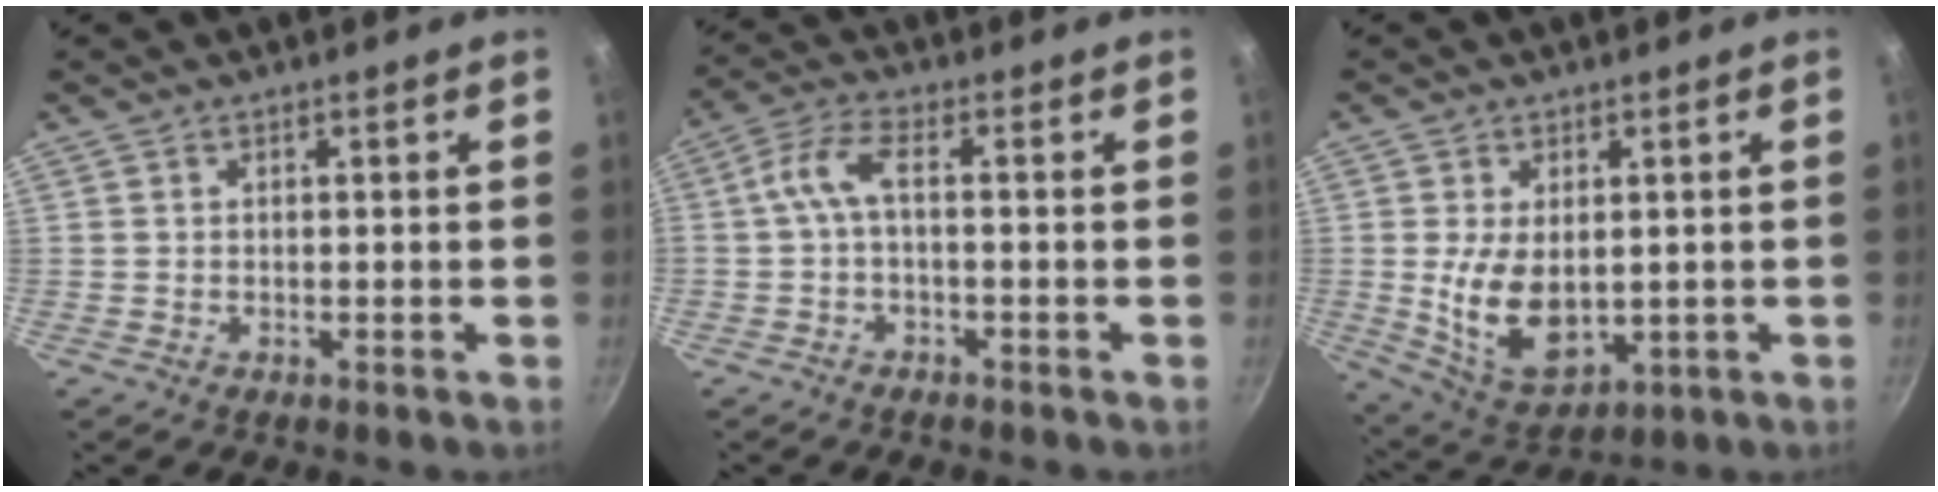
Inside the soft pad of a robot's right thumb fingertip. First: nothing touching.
{"total": 4.9, "force": [-1.1, 1.6, 4.5], "torque": [-0.114, 0.021, -0.028]}
{"total": 11.7, "force": [0.2, 7.1, 9.2], "torque": [-0.152, -0.019, 0.027]}